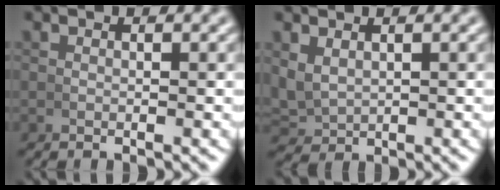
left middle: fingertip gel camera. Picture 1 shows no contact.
{"total": 3.2, "force": [0.9, 2.6, 1.6], "torque": [-0.058, -0.015, 0.032]}